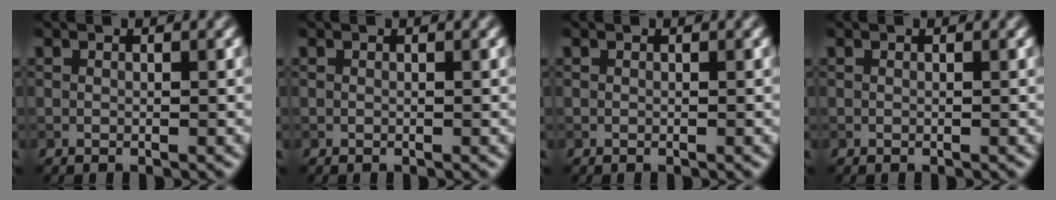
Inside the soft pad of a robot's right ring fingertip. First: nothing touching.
{"total": 0.0}
{"total": 0.0}
{"total": 0.0}